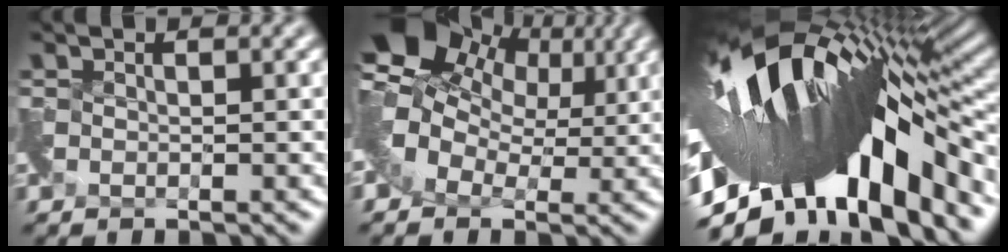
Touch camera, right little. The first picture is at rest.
{"total": 8.5, "force": [3.7, 5.9, 4.9], "torque": [-0.092, 0.016, 0.056]}
{"total": 16.8, "force": [-3.4, 6.4, 15.2], "torque": [-0.268, 0.015, -0.062]}